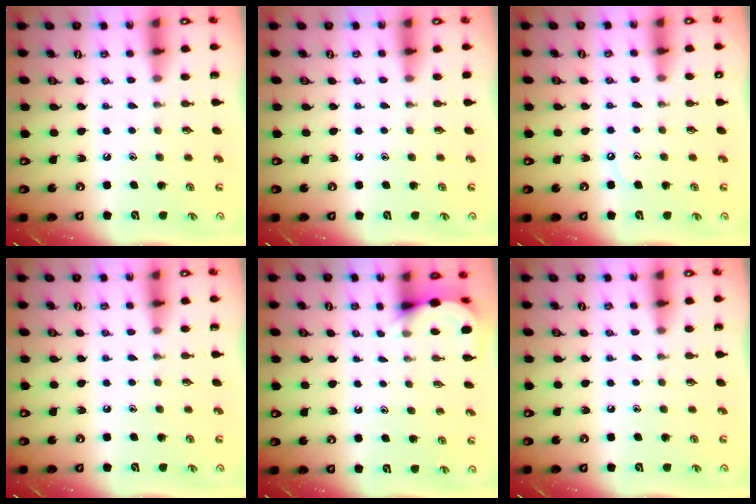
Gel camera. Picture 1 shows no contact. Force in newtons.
{"total": 2.8, "press": 2.8, "slide": 0.4}
{"total": 3.1, "press": 3.1, "slide": 0.5}
{"total": 0.0}
{"total": 3.1, "press": 3.1, "slide": 0.2}
{"total": 0.0}